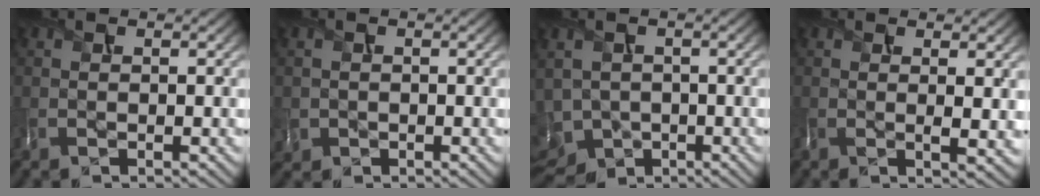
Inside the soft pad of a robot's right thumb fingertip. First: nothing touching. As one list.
[{"total": 1.4, "force": [-0.5, 1.2, -0.6], "torque": [0.010, -0.008, -0.007]}, {"total": 5.0, "force": [-1.6, 4.2, 2.3], "torque": [-0.077, -0.019, -0.027]}, {"total": 3.6, "force": [0.5, 0.8, 3.5], "torque": [-0.056, -0.004, 0.010]}]